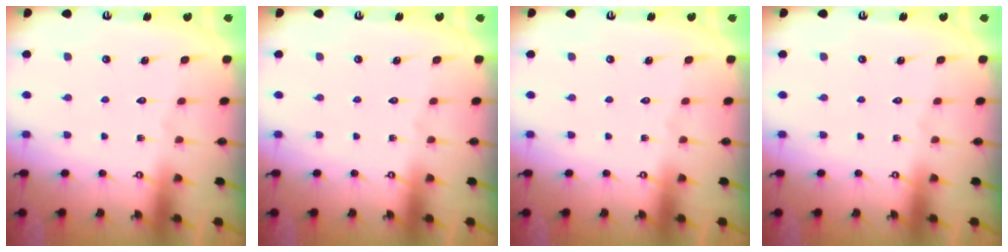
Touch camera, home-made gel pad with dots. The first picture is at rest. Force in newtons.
{"total": 0.0}
{"total": 0.0}
{"total": 0.0}